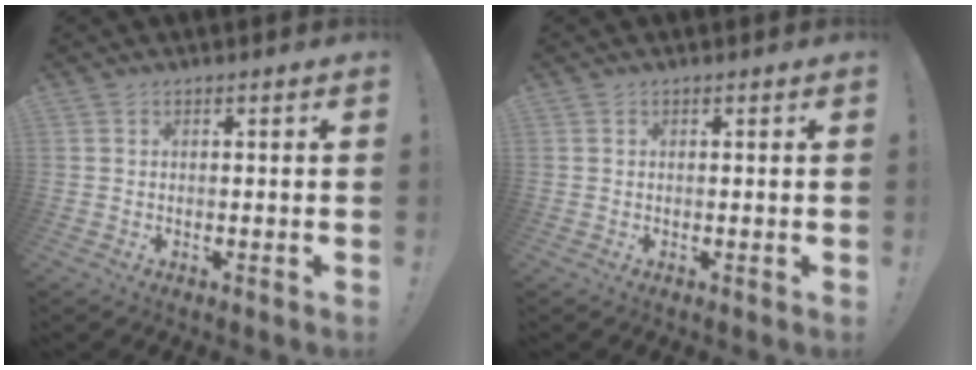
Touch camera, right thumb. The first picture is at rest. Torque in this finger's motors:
{"motor_torque": [-0.13, -0.18, -0.13, 0.13, -0.06]}